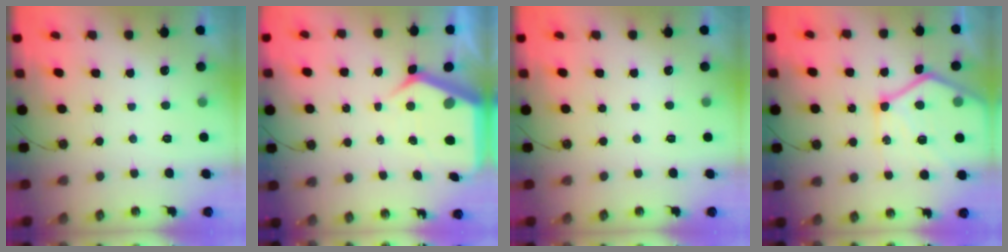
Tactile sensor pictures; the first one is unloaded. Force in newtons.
{"total": 7.6, "press": 7.6, "slide": 0.8}
{"total": 0.0}
{"total": 19.6, "press": 19.5, "slide": 1.9}